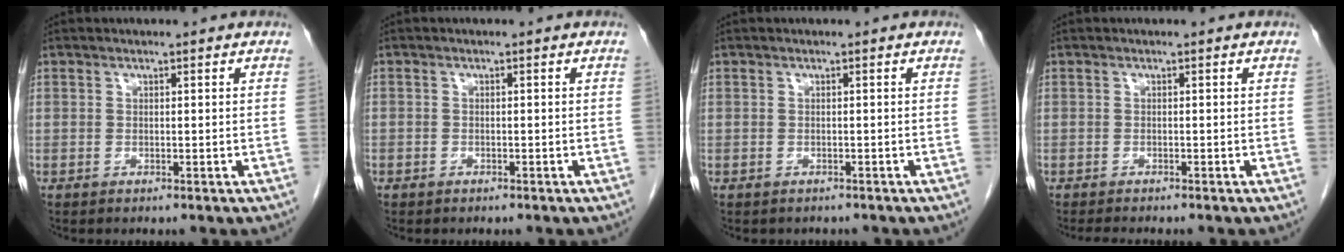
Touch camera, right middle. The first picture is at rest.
{"total": 0.8, "force": [-0.6, 0.6, 0.1], "torque": [-0.008, 0.002, -0.011]}
{"total": 1.7, "force": [-1.4, 0.8, 0.2], "torque": [-0.011, -0.001, -0.017]}
{"total": 2.7, "force": [-2.4, 0.3, 1.2], "torque": [-0.018, -0.006, -0.034]}